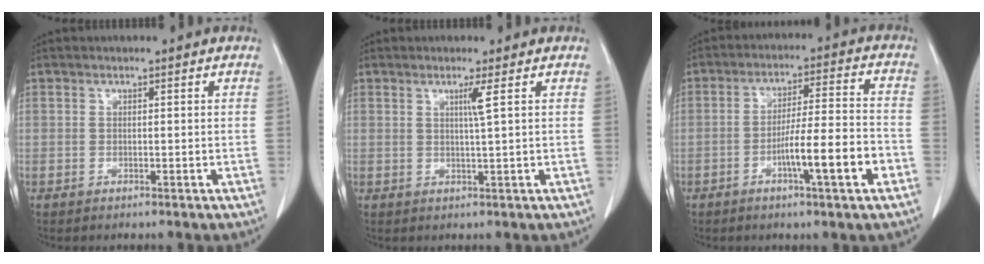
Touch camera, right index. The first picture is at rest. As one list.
[{"total": 2.2, "force": [0.9, -0.8, 1.9], "torque": [-0.036, -0.006, 0.017]}, {"total": 10.3, "force": [-4.1, 0.3, 9.4], "torque": [-0.152, 0.004, -0.066]}]